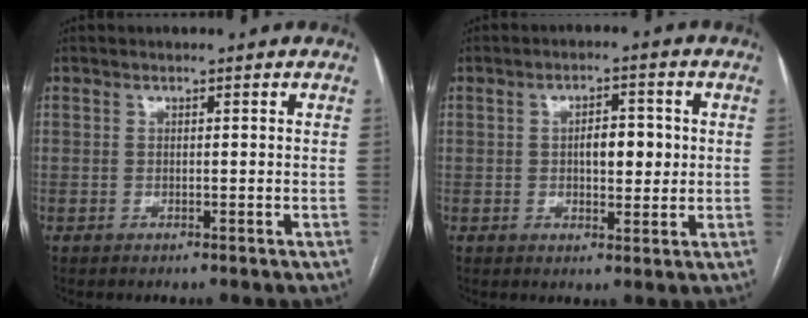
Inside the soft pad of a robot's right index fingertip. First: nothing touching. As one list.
[{"total": 5.2, "force": [0.4, 2.4, 4.5], "torque": [-0.069, 0.006, 0.008]}]